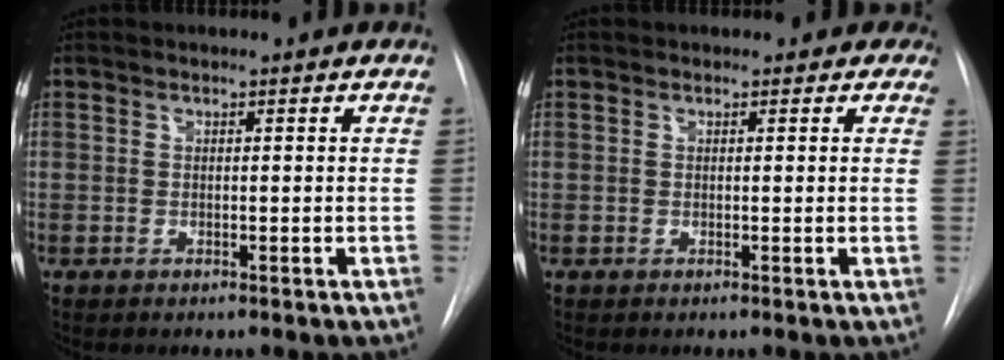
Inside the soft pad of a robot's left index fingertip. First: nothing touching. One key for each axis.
{"total": 2.9, "fx": 2.3, "fy": 1.8, "fz": 0.1, "tx": 0.020, "ty": -0.005, "tz": 0.008}